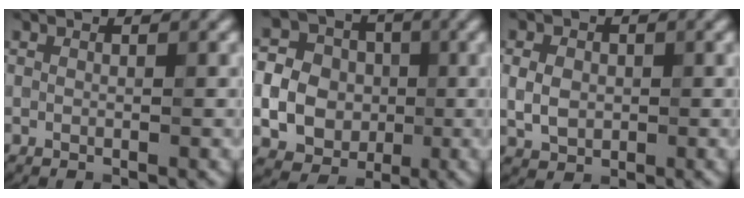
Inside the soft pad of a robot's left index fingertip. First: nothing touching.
{"total": 11.4, "force": [-0.7, 10.3, 4.9], "torque": [-0.120, 0.027, -0.028]}
{"total": 2.8, "force": [0.0, 2.1, 1.9], "torque": [-0.040, 0.001, -0.002]}